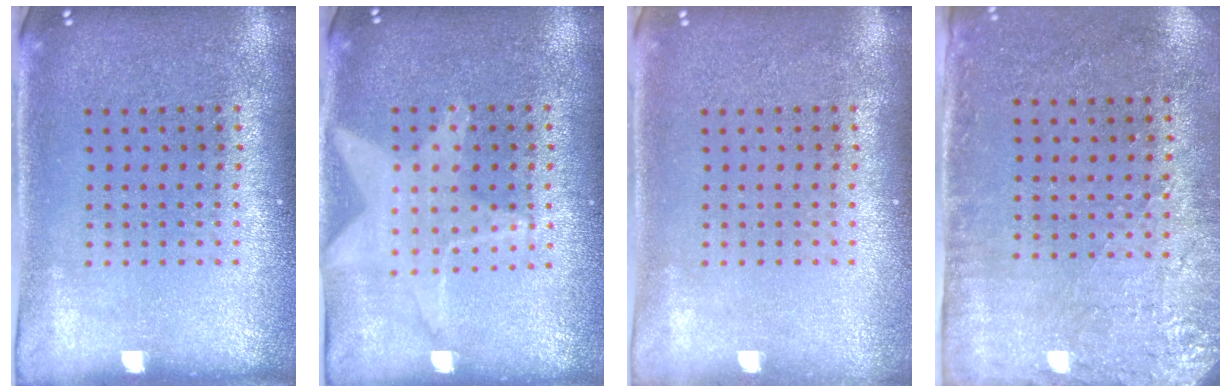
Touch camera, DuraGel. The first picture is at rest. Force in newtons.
{"total": 1.1, "press": 1.1, "slide": 0.1}
{"total": 0.5, "press": 0.5, "slide": 0.1}
{"total": 2.9, "press": 2.3, "slide": 1.7}